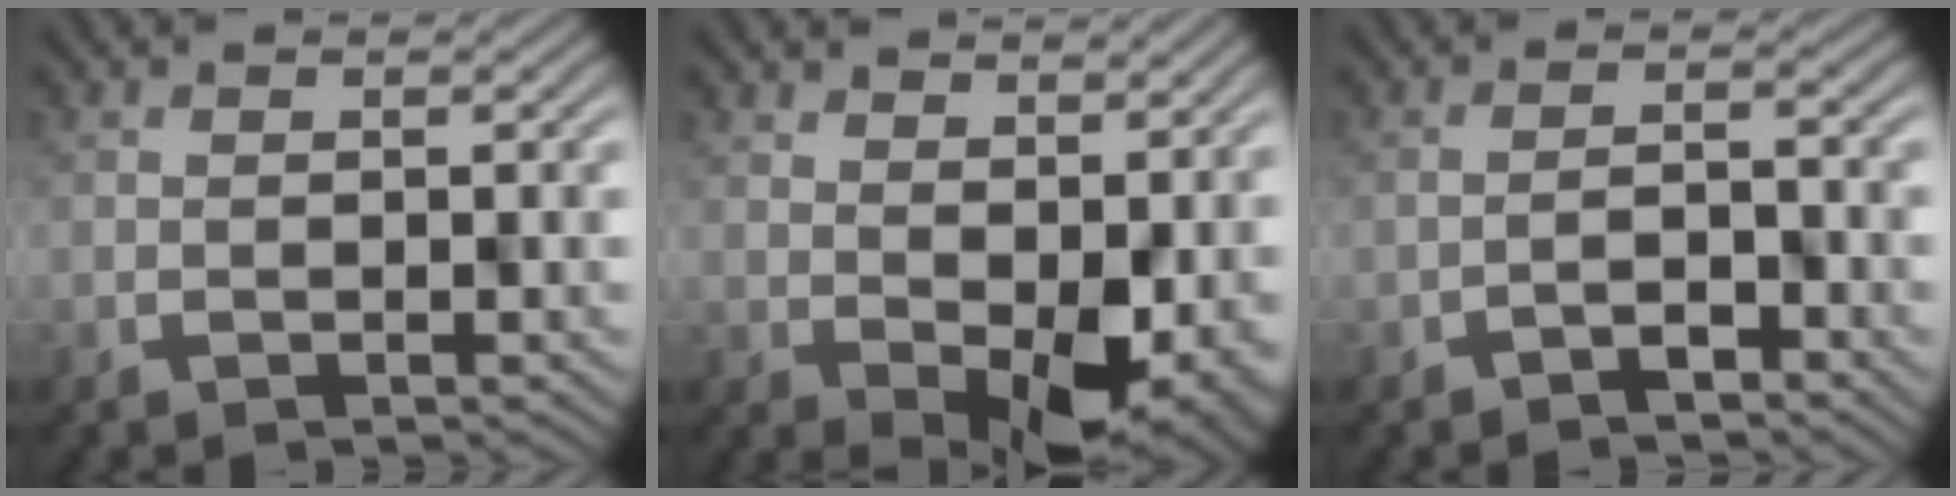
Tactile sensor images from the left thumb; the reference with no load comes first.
{"total": 5.7, "force": [1.4, 3.1, 4.6], "torque": [-0.073, -0.023, 0.041]}
{"total": 1.6, "force": [-1.3, 0.2, 0.8], "torque": [-0.016, 0.007, -0.029]}